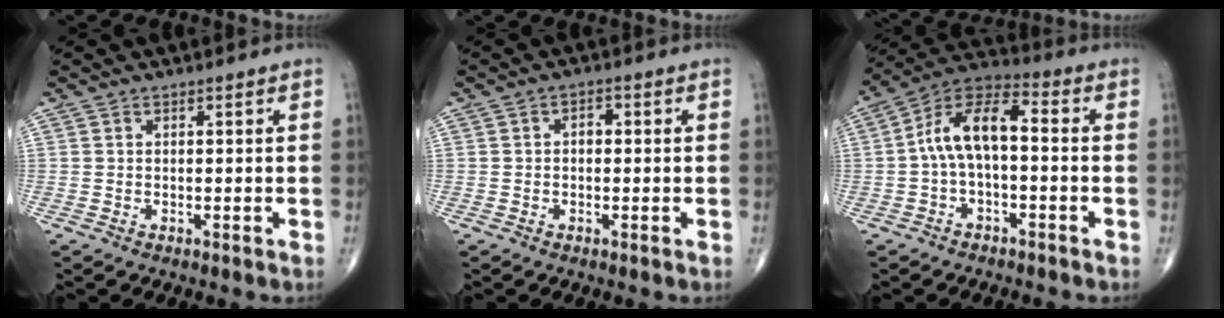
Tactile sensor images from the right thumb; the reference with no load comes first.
{"total": 1.9, "force": [0.0, 1.3, 1.5], "torque": [-0.012, 0.009, -0.006]}
{"total": 10.5, "force": [-0.6, 5.1, 9.2], "torque": [-0.167, 0.046, -0.022]}